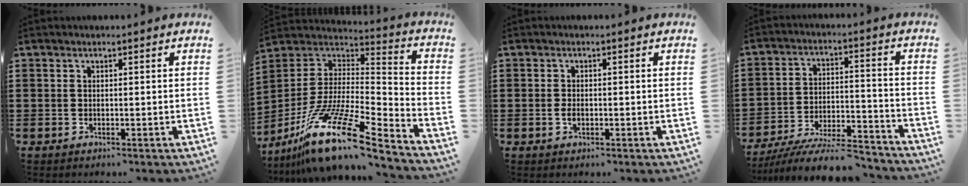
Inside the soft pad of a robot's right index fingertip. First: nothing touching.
{"total": 16.4, "force": [-10.6, 3.1, 12.1], "torque": [-0.244, 0.018, -0.192]}
{"total": 1.2, "force": [-0.3, 0.6, 1.0], "torque": [-0.022, -0.004, -0.005]}
{"total": 9.5, "force": [-8.7, 0.9, 3.6], "torque": [-0.054, 0.020, -0.165]}